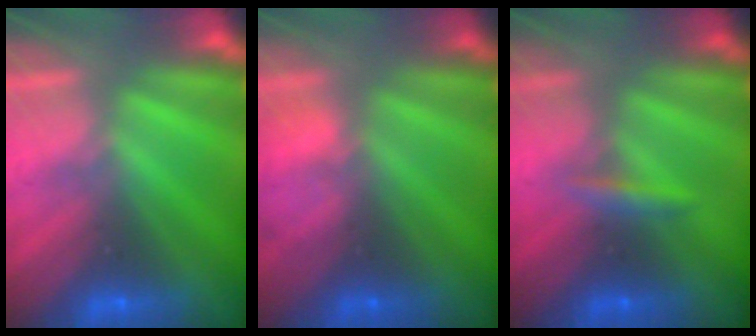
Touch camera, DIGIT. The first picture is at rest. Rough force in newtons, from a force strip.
{"total": 2.4}
{"total": 2.4}